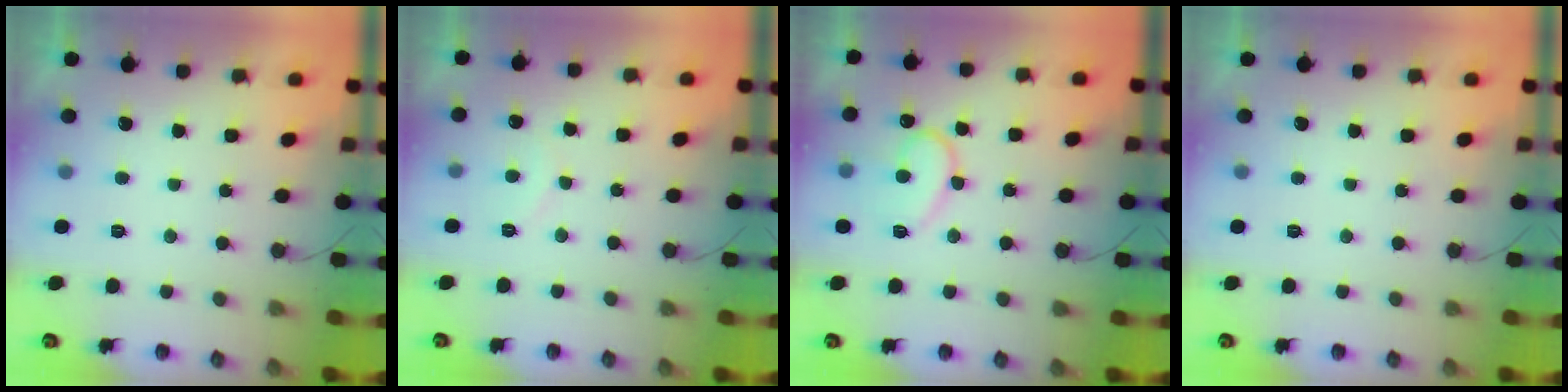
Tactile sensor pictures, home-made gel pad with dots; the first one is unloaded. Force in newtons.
{"total": 5.2, "press": 5.1, "slide": 0.4}
{"total": 13.8, "press": 13.8, "slide": 1.3}
{"total": 0.0}